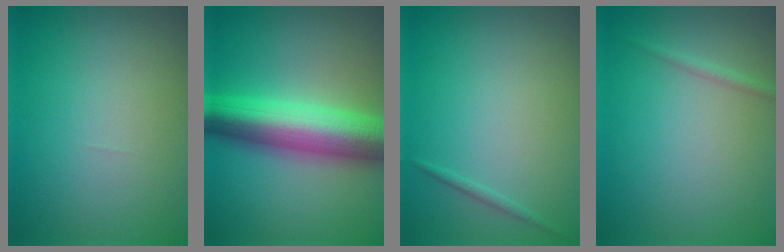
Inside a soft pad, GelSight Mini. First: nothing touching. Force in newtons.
{"total": 9.8, "press": 9.8, "slide": 0.2}
{"total": 0.6, "press": 0.6, "slide": 0.0}
{"total": 0.8, "press": 0.8, "slide": 0.0}